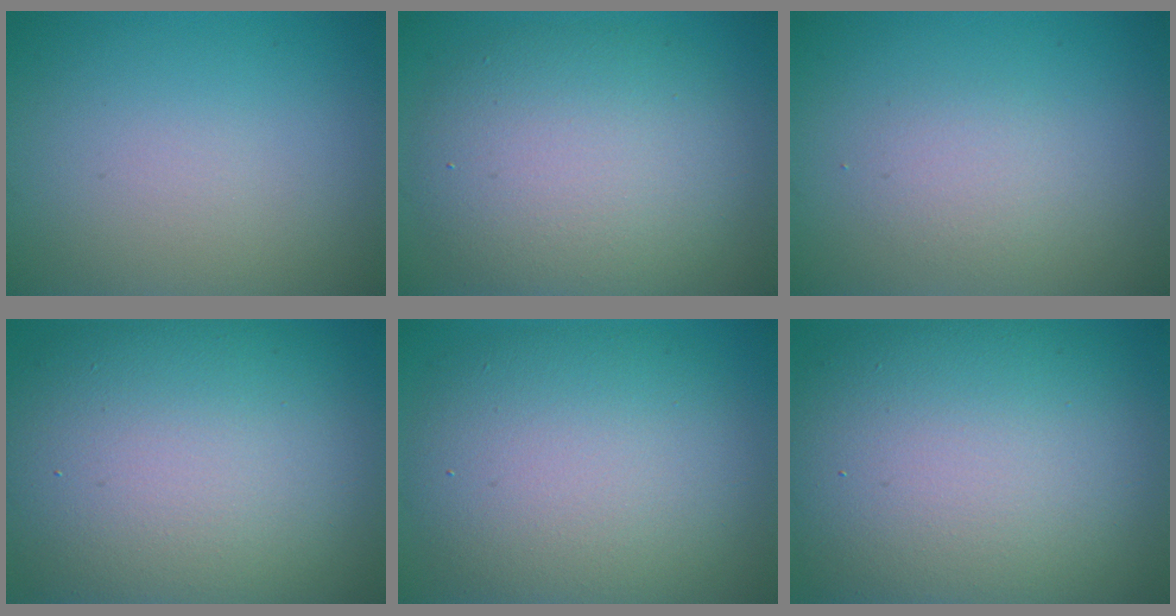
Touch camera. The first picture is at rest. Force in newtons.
{"total": 8.3, "press": 8.2, "slide": 0.5}
{"total": 1.7, "press": 1.7, "slide": 0.2}
{"total": 14.5, "press": 14.5, "slide": 0.8}
{"total": 10.2, "press": 10.1, "slide": 0.9}
{"total": 14.6, "press": 14.6, "slide": 0.8}